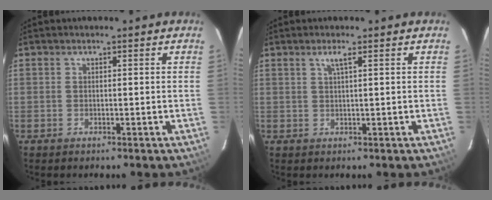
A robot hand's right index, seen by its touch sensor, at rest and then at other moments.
{"total": 1.6, "force": [0.8, -0.3, 1.4], "torque": [-0.027, 0.001, 0.017]}